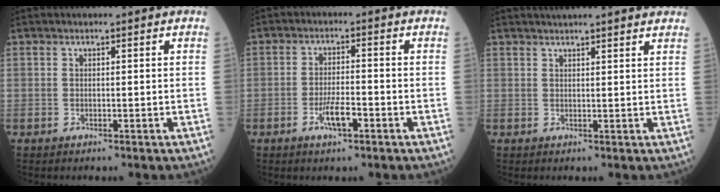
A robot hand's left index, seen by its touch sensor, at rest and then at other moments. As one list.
[{"total": 4.2, "force": [-2.1, 0.9, 3.6], "torque": [-0.072, 0.000, -0.039]}, {"total": 10.1, "force": [9.1, 0.7, 4.4], "torque": [-0.056, 0.028, 0.104]}]